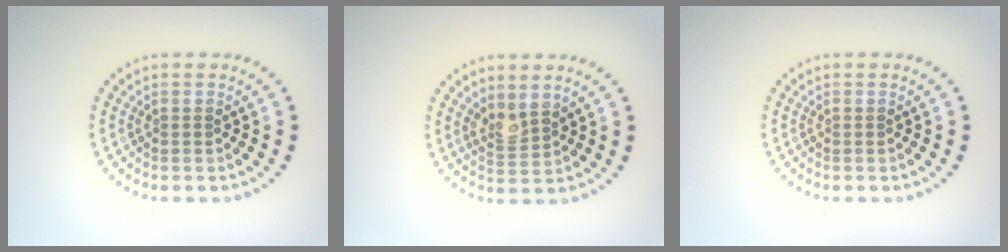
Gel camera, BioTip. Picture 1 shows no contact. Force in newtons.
{"total": 2.1, "press": 1.8, "slide": 1.1}
{"total": 0.0}